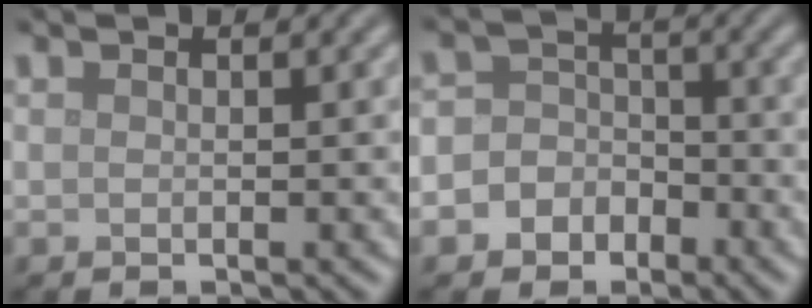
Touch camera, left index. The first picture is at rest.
{"total": 5.7, "force": [-2.6, 5.0, 1.1], "torque": [0.005, 0.012, -0.066]}